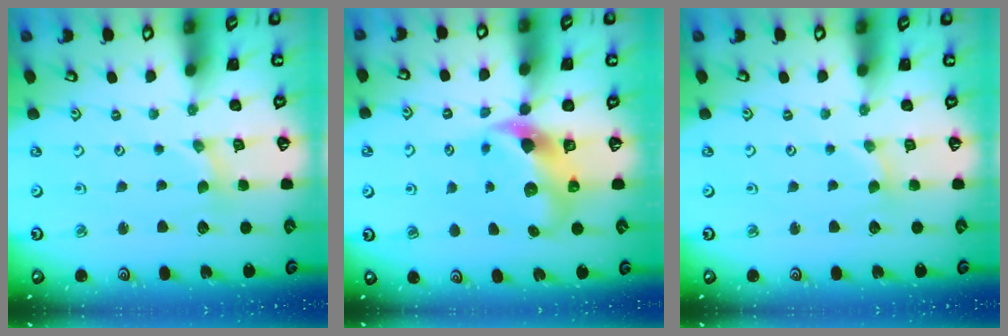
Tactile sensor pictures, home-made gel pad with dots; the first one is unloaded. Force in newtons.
{"total": 9.5, "press": 9.4, "slide": 1.7}
{"total": 0.6, "press": 0.5, "slide": 0.1}